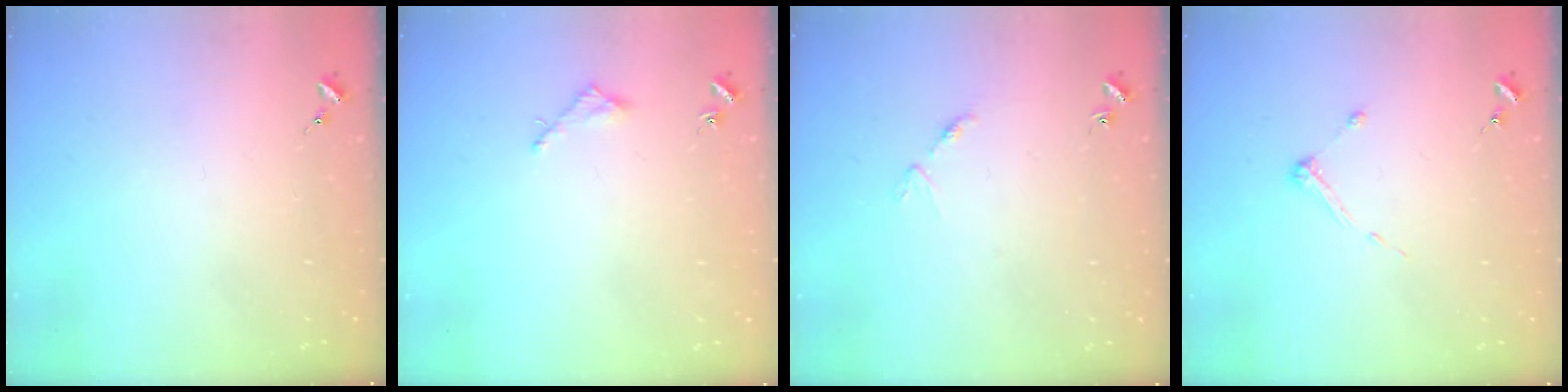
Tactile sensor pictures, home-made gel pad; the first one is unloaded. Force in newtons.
{"total": 2.0, "press": 2.0, "slide": 0.1}
{"total": 3.9, "press": 3.9, "slide": 0.5}
{"total": 3.6, "press": 3.6, "slide": 0.4}